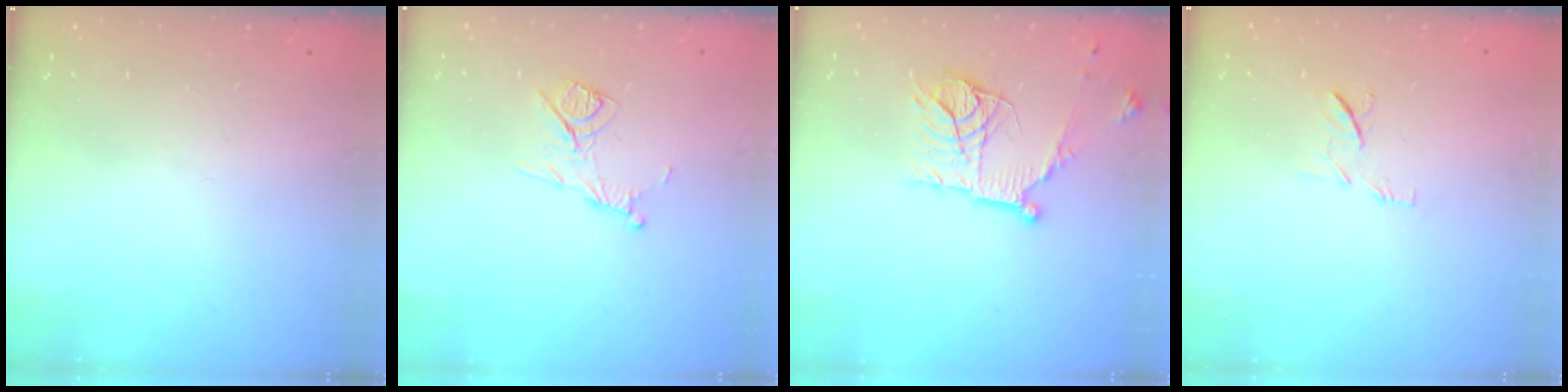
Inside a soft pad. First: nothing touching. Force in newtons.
{"total": 9.2, "press": 9.2, "slide": 0.2}
{"total": 14.9, "press": 14.8, "slide": 1.4}
{"total": 6.5, "press": 6.5, "slide": 0.7}